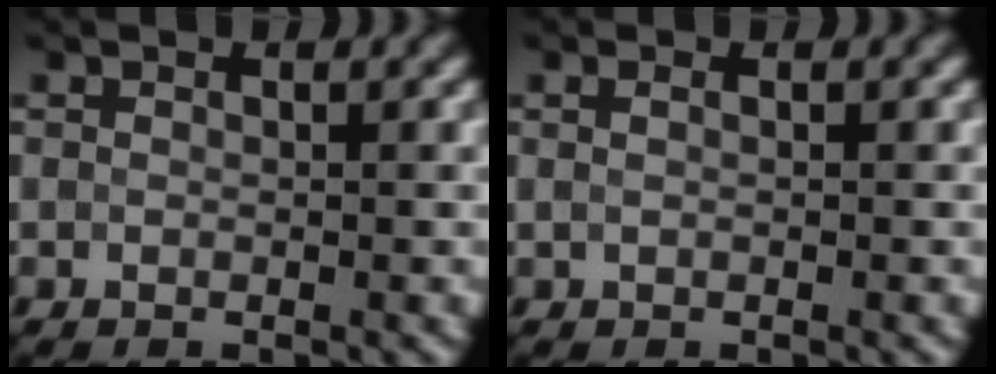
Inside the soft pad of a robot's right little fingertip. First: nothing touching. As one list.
[{"total": 0.8, "force": [0.4, 0.4, 0.6], "torque": [-0.012, 0.002, 0.006]}]